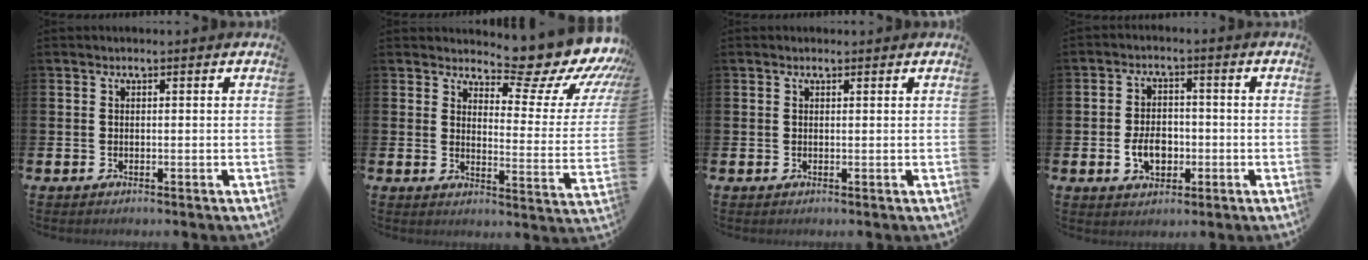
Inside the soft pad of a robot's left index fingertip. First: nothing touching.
{"total": 9.3, "force": [8.0, 2.8, 3.8], "torque": [-0.051, -0.078, 0.124]}
{"total": 0.6, "force": [0.5, 0.2, 0.1], "torque": [0.011, -0.003, 0.007]}
{"total": 4.7, "force": [-1.2, 3.3, 3.2], "torque": [-0.045, 0.000, -0.026]}